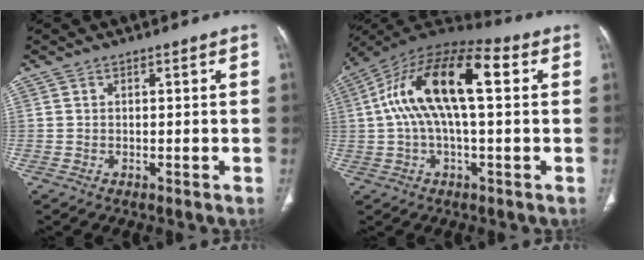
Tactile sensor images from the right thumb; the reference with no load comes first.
{"total": 18.3, "force": [3.1, 7.3, 16.5], "torque": [-0.307, 0.045, 0.044]}